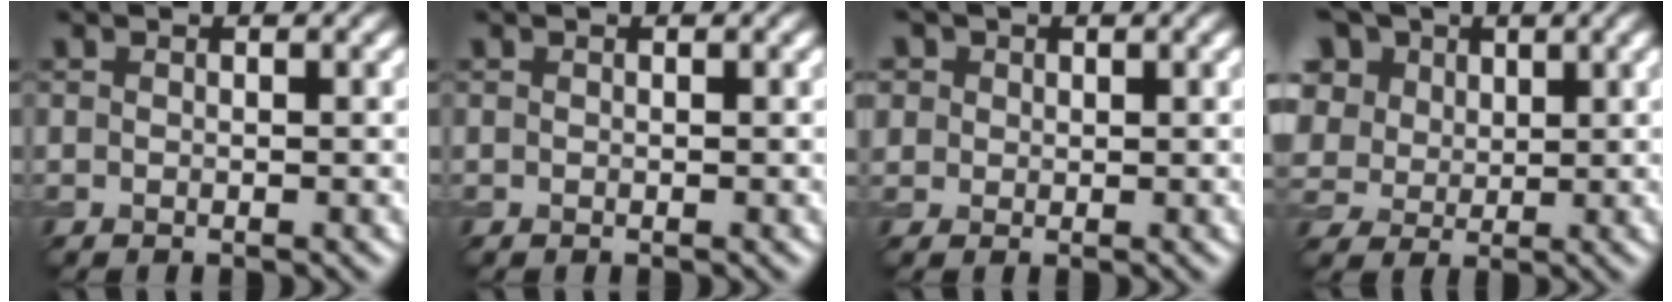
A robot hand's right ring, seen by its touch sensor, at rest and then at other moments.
{"total": 0.0}
{"total": 3.6, "force": [1.8, 2.8, 1.2], "torque": [-0.037, 0.010, 0.028]}
{"total": 11.6, "force": [5.3, 8.6, 5.7], "torque": [-0.148, 0.033, 0.083]}